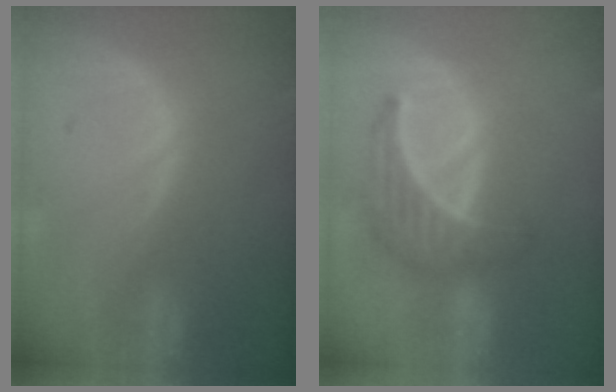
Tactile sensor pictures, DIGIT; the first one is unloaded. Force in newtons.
{"total": 6.7, "press": 6.1, "slide": 2.6}